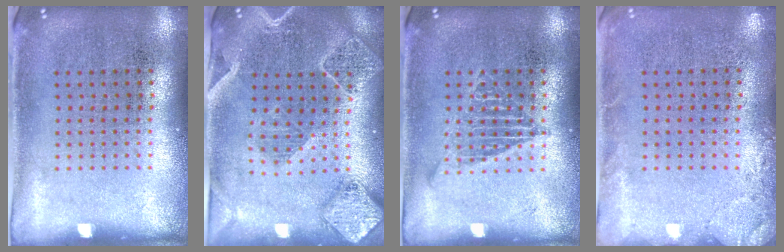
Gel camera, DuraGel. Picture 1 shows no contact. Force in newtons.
{"total": 2.4, "press": 2.1, "slide": 1.0}
{"total": 1.7, "press": 1.7, "slide": 0.2}
{"total": 1.7, "press": 1.7, "slide": 0.3}